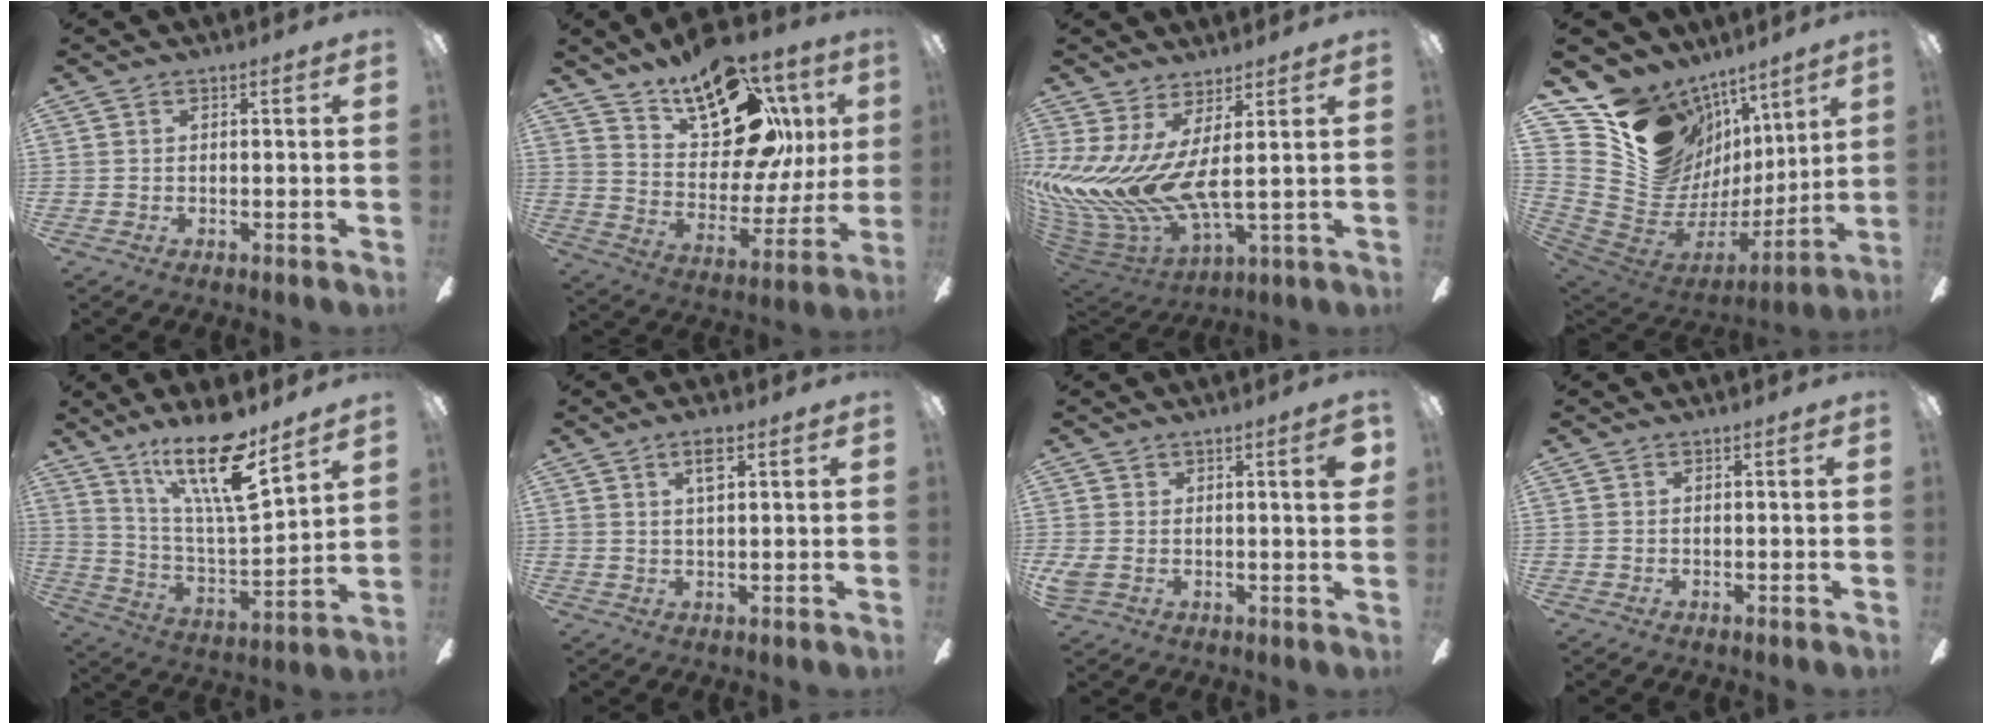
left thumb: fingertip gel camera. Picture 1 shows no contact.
{"total": 23.1, "force": [13.0, 12.0, 14.8], "torque": [-0.225, -0.067, 0.230]}
{"total": 11.5, "force": [3.0, 4.6, 10.1], "torque": [-0.252, -0.067, 0.049]}
{"total": 16.2, "force": [9.9, 12.0, 4.4], "torque": [-0.091, -0.083, 0.209]}
{"total": 20.0, "force": [13.6, 5.0, 13.7], "torque": [-0.248, -0.078, 0.227]}
{"total": 3.9, "force": [2.0, 1.0, 3.1], "torque": [-0.061, 0.002, 0.031]}
{"total": 5.6, "force": [1.4, 1.8, 5.1], "torque": [-0.077, -0.002, 0.024]}
{"total": 0.0}